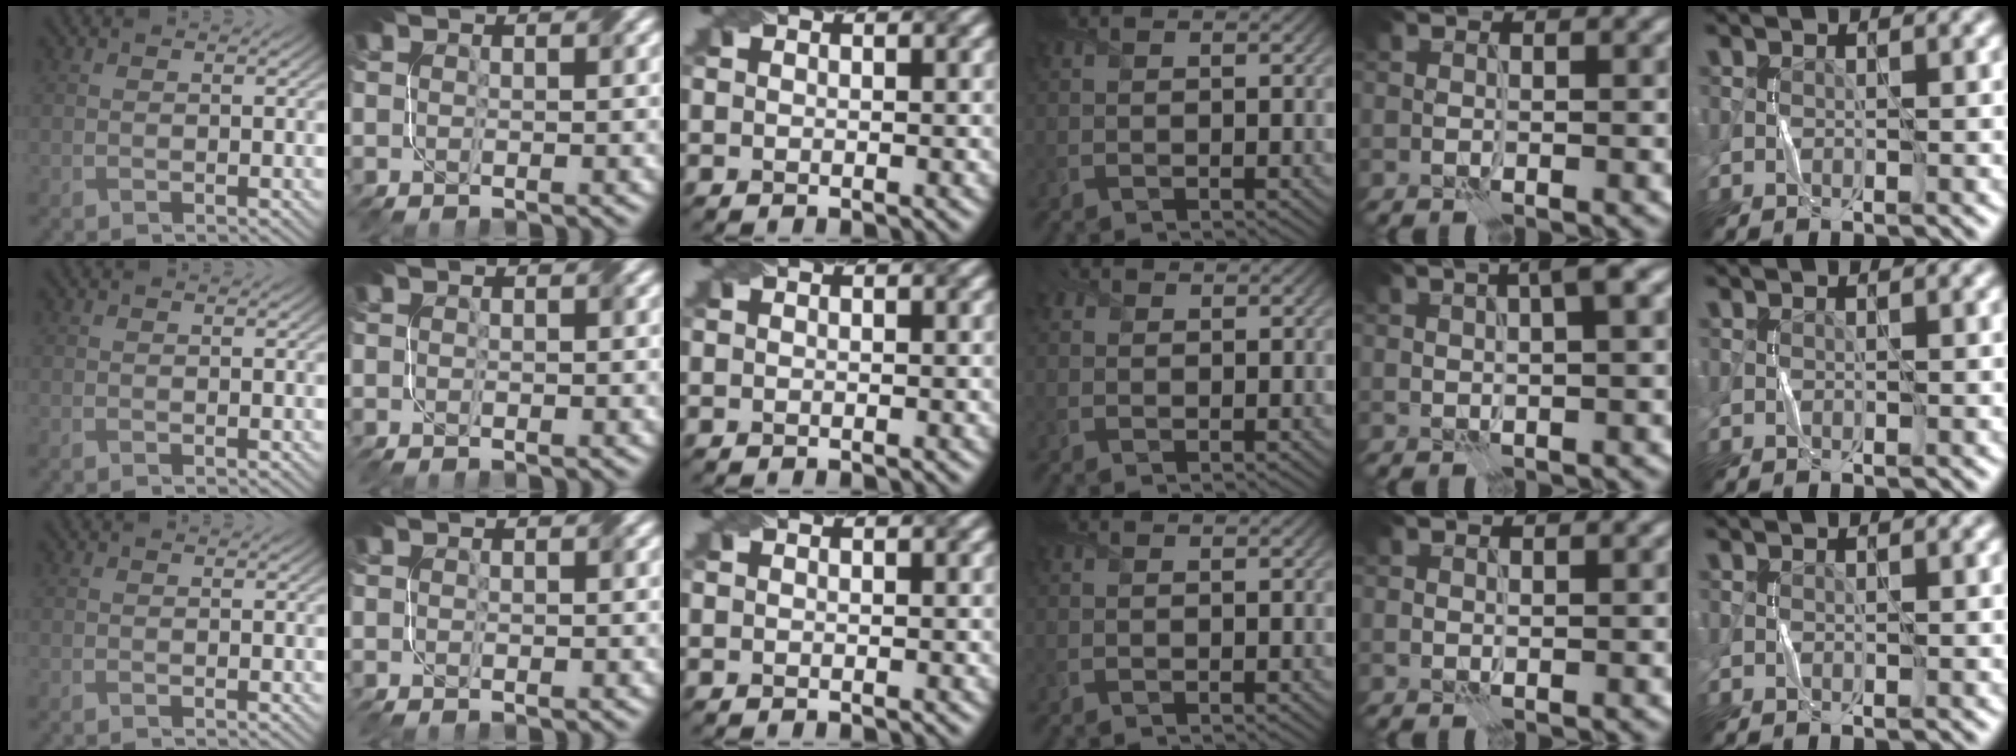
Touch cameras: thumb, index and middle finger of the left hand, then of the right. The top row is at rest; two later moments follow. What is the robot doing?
{"motion": "fold", "object": "napkin"}